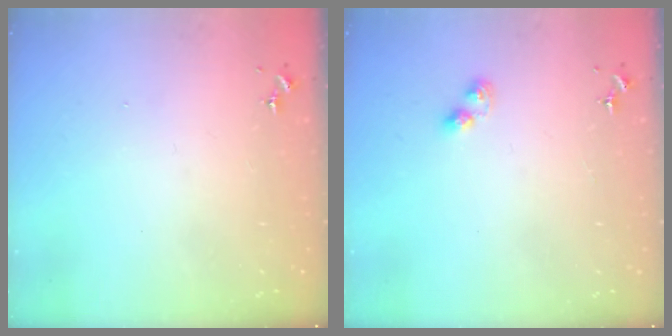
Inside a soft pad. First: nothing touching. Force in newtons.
{"total": 2.6, "press": 2.6, "slide": 0.4}